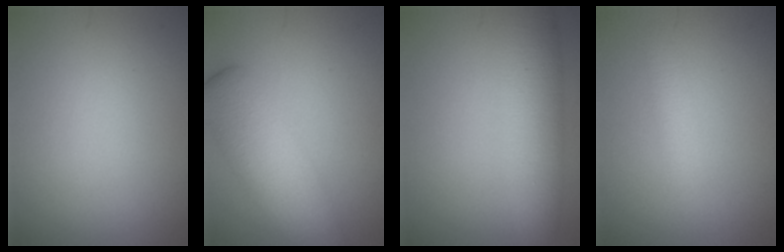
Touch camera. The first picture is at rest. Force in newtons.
{"total": 6.9, "press": 6.9, "slide": 0.3}
{"total": 5.6, "press": 5.6, "slide": 0.1}
{"total": 1.7, "press": 1.7, "slide": 0.1}